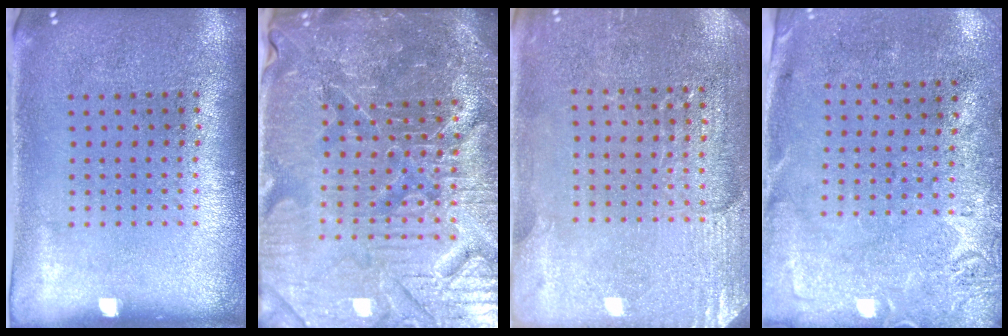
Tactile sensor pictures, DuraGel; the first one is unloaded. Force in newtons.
{"total": 6.2, "press": 5.7, "slide": 2.3}
{"total": 2.9, "press": 2.9, "slide": 0.4}
{"total": 2.9, "press": 2.2, "slide": 1.8}